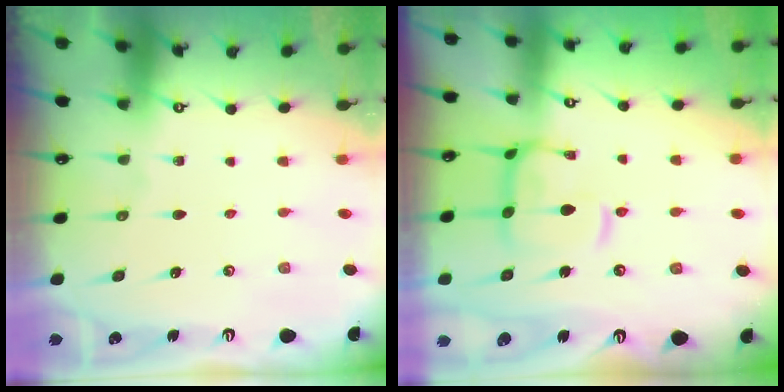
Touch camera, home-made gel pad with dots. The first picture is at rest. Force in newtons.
{"total": 7.6, "press": 7.5, "slide": 0.9}